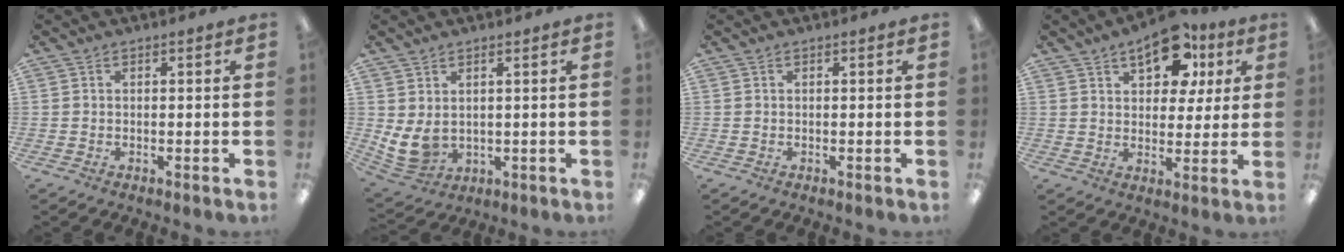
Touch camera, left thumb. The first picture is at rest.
{"total": 6.6, "force": [1.8, 4.7, 4.2], "torque": [-0.102, -0.019, 0.035]}
{"total": 0.0}
{"total": 13.5, "force": [7.4, 7.7, 8.2], "torque": [-0.097, -0.022, 0.125]}